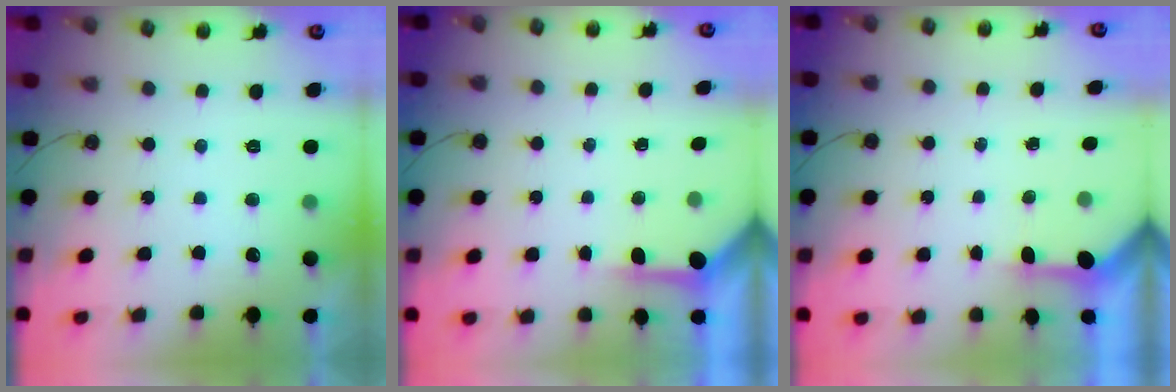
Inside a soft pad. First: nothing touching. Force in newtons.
{"total": 3.9, "press": 3.8, "slide": 0.3}
{"total": 2.9, "press": 2.9, "slide": 0.2}